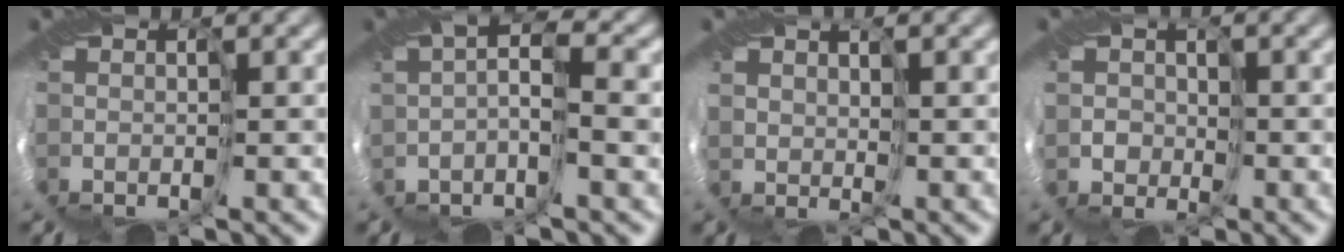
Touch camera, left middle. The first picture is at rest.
{"total": 1.8, "force": [0.0, -0.1, 1.8], "torque": [-0.031, 0.008, -0.006]}
{"total": 2.6, "force": [1.8, -0.6, -1.7], "torque": [0.016, 0.007, 0.040]}
{"total": 2.2, "force": [0.9, 0.6, -1.9], "torque": [0.037, 0.007, 0.017]}